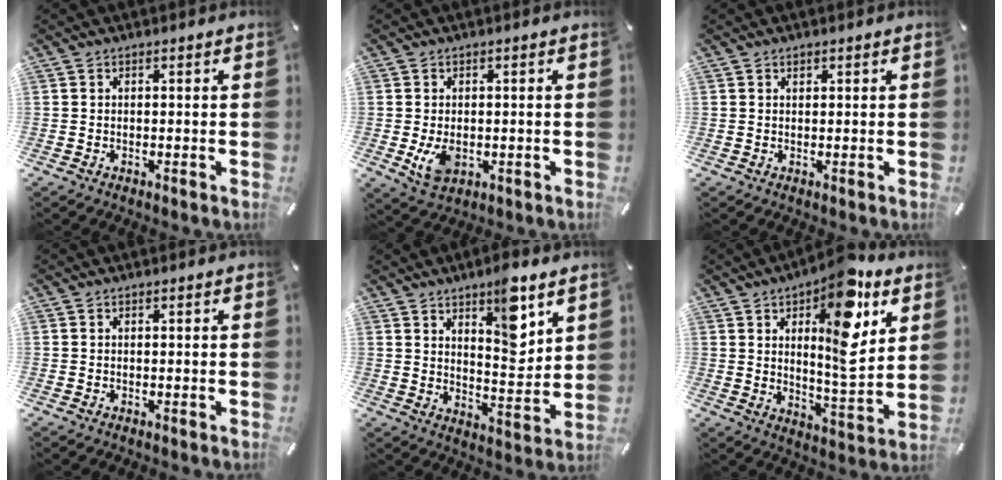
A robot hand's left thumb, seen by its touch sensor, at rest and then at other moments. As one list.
[{"total": 5.2, "force": [-0.7, 3.7, 3.7], "torque": [-0.082, -0.006, -0.014]}, {"total": 0.7, "force": [0.4, 0.5, 0.2], "torque": [-0.004, 0.000, 0.007]}, {"total": 0.0}, {"total": 11.5, "force": [7.0, 4.7, 7.7], "torque": [-0.092, -0.050, 0.115]}, {"total": 16.3, "force": [7.1, 6.2, 13.3], "torque": [-0.187, -0.036, 0.111]}]